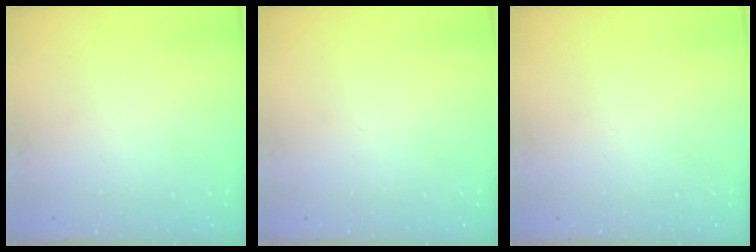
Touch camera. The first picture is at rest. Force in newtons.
{"total": 0.0}
{"total": 0.0}